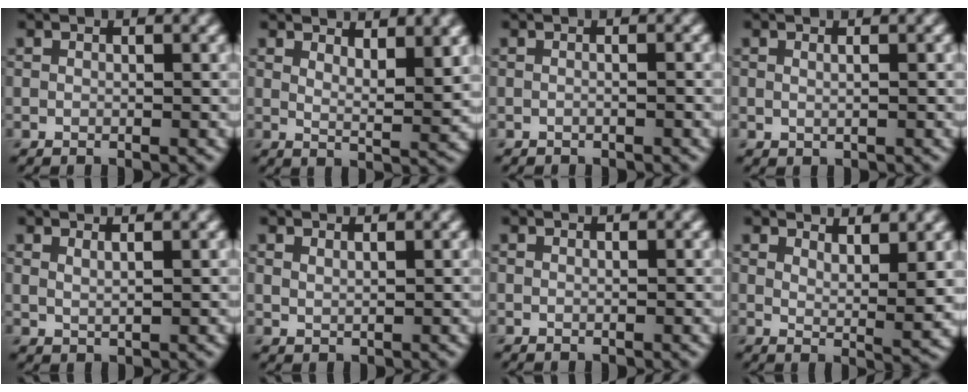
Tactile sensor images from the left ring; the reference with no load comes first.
{"total": 4.6, "force": [3.1, 1.2, 3.1], "torque": [-0.042, 0.000, 0.051]}
{"total": 0.7, "force": [-0.4, 0.2, 0.6], "torque": [-0.011, -0.006, -0.018]}
{"total": 1.2, "force": [0.5, 0.5, 0.9], "torque": [-0.004, -0.005, -0.001]}
{"total": 1.9, "force": [1.4, 0.7, 1.1], "torque": [-0.011, 0.005, 0.010]}
{"total": 1.2, "force": [1.1, 0.3, 0.4], "torque": [-0.012, -0.001, 0.018]}
{"total": 0.0}
{"total": 4.6, "force": [3.2, 1.1, 3.1], "torque": [-0.044, -0.004, 0.056]}